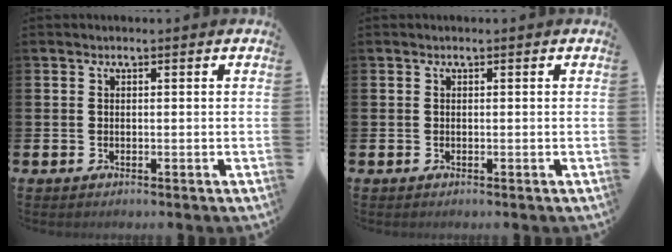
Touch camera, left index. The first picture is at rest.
{"total": 0.0}